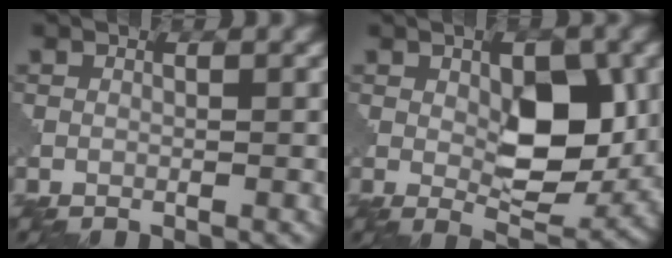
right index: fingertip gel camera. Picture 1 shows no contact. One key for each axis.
{"total": 6.8, "fx": 1.0, "fy": 3.4, "fz": 5.8, "tx": -0.083, "ty": -0.009, "tz": 0.025}